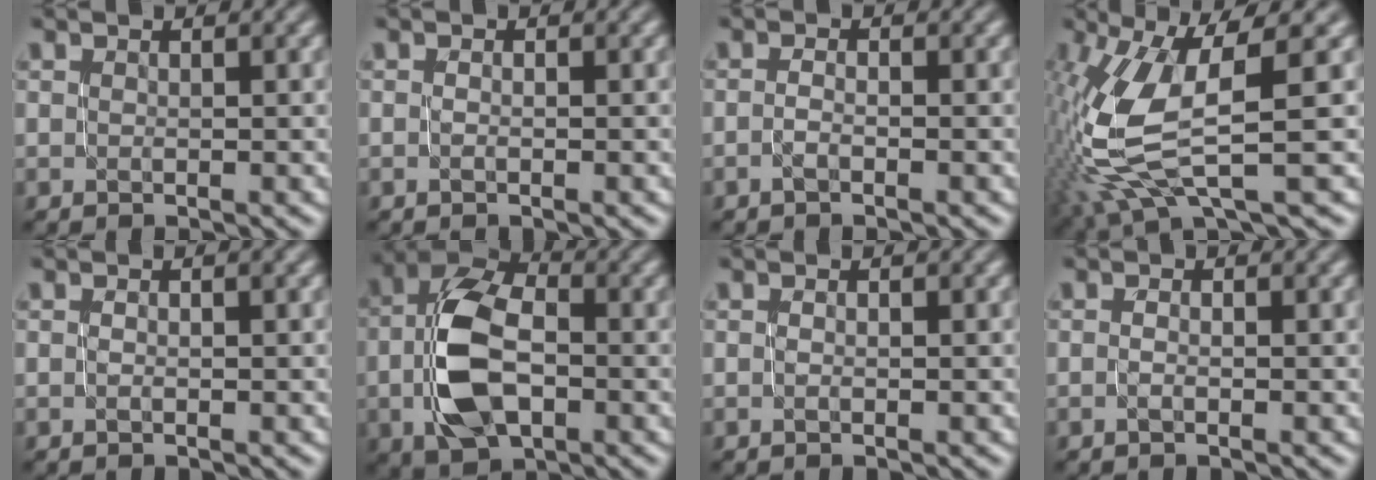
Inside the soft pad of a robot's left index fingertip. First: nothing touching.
{"total": 0.0}
{"total": 0.8, "force": [-0.6, 0.3, 0.4], "torque": [-0.012, 0.001, -0.016]}
{"total": 10.6, "force": [0.5, 3.5, 9.9], "torque": [-0.229, -0.013, 0.022]}
{"total": 0.7, "force": [-0.2, 0.3, 0.6], "torque": [-0.008, 0.001, -0.005]}
{"total": 8.5, "force": [-1.2, 5.4, 6.5], "torque": [-0.142, 0.006, -0.025]}
{"total": 0.0}
{"total": 0.5, "force": [-0.4, 0.2, 0.3], "torque": [-0.007, -0.003, -0.009]}